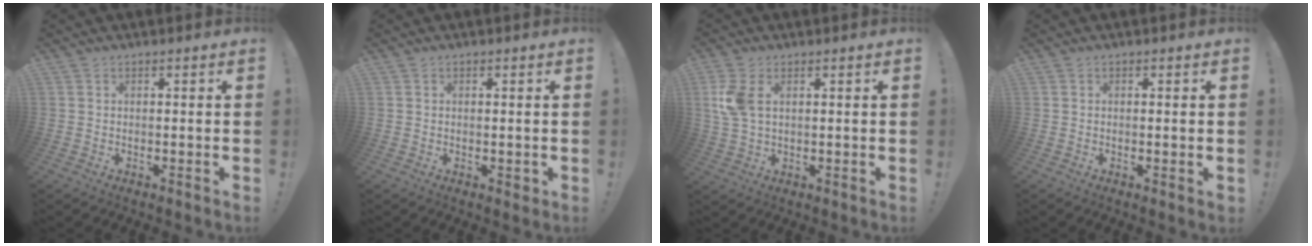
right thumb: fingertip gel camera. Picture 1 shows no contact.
{"total": 1.5, "force": [0.2, 1.2, 1.0], "torque": [-0.002, -0.001, 0.001]}
{"total": 7.1, "force": [2.1, 4.0, 5.5], "torque": [-0.115, -0.003, 0.038]}
{"total": 0.8, "force": [0.1, 0.1, 0.8], "torque": [-0.011, -0.002, 0.001]}